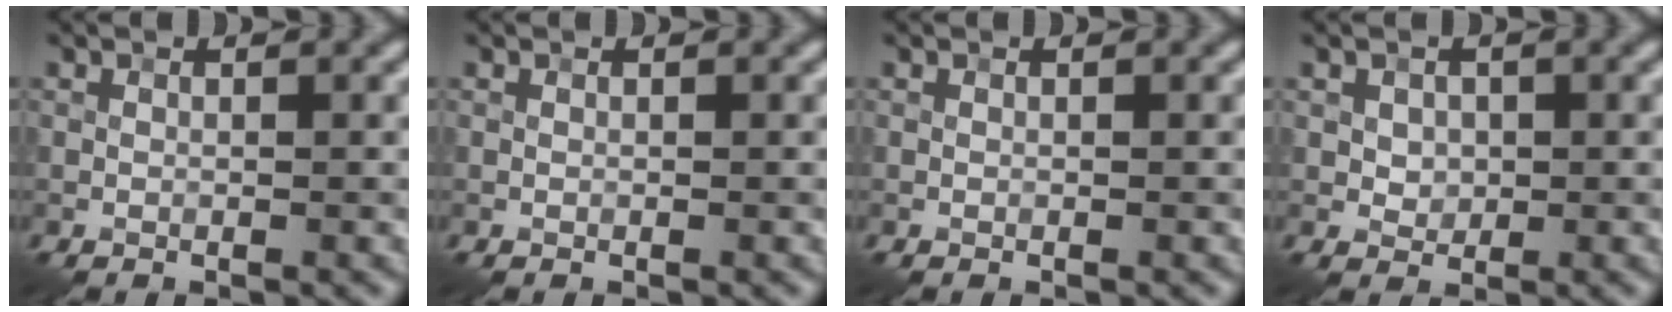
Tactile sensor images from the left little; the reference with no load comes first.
{"total": 0.0}
{"total": 0.0}
{"total": 1.4, "force": [0.3, 1.2, 0.7], "torque": [-0.012, -0.003, 0.008]}